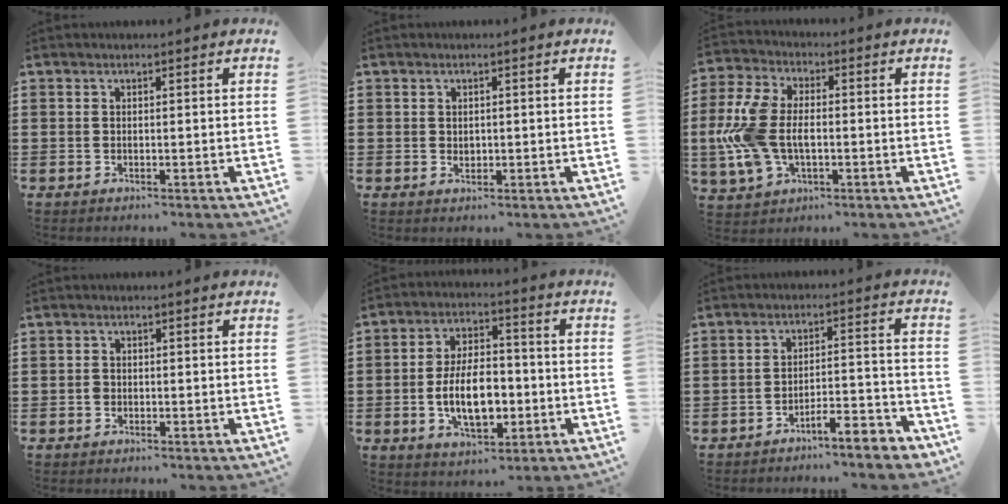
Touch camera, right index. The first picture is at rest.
{"total": 1.1, "force": [0.2, 0.9, 0.6], "torque": [-0.014, 0.006, 0.003]}
{"total": 9.8, "force": [-1.1, 6.0, 7.7], "torque": [-0.207, -0.005, -0.030]}
{"total": 1.0, "force": [-0.4, 0.8, 0.5], "torque": [-0.011, 0.002, -0.007]}
{"total": 9.8, "force": [-2.1, 5.2, 8.0], "torque": [-0.148, 0.003, -0.042]}
{"total": 5.3, "force": [-4.8, 0.3, 2.0], "torque": [-0.036, -0.003, -0.094]}